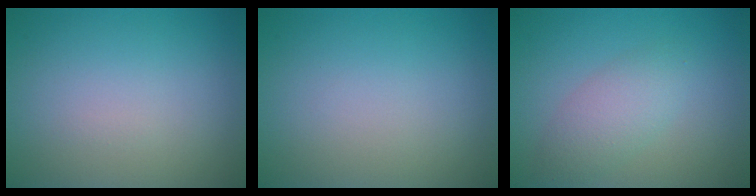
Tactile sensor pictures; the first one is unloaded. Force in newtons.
{"total": 0.0}
{"total": 2.9, "press": 2.8, "slide": 0.3}